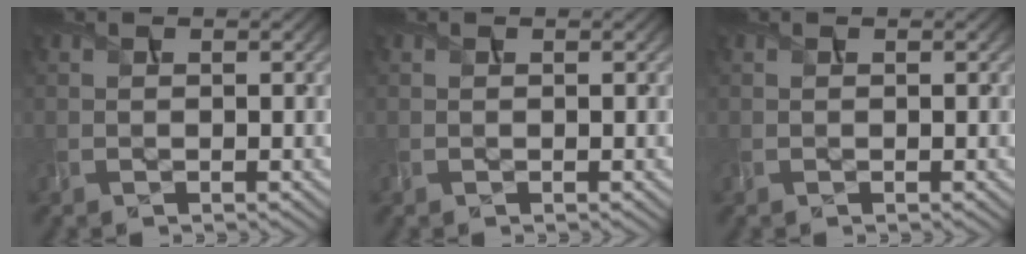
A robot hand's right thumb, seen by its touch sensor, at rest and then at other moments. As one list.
[{"total": 0.0}, {"total": 0.0}]